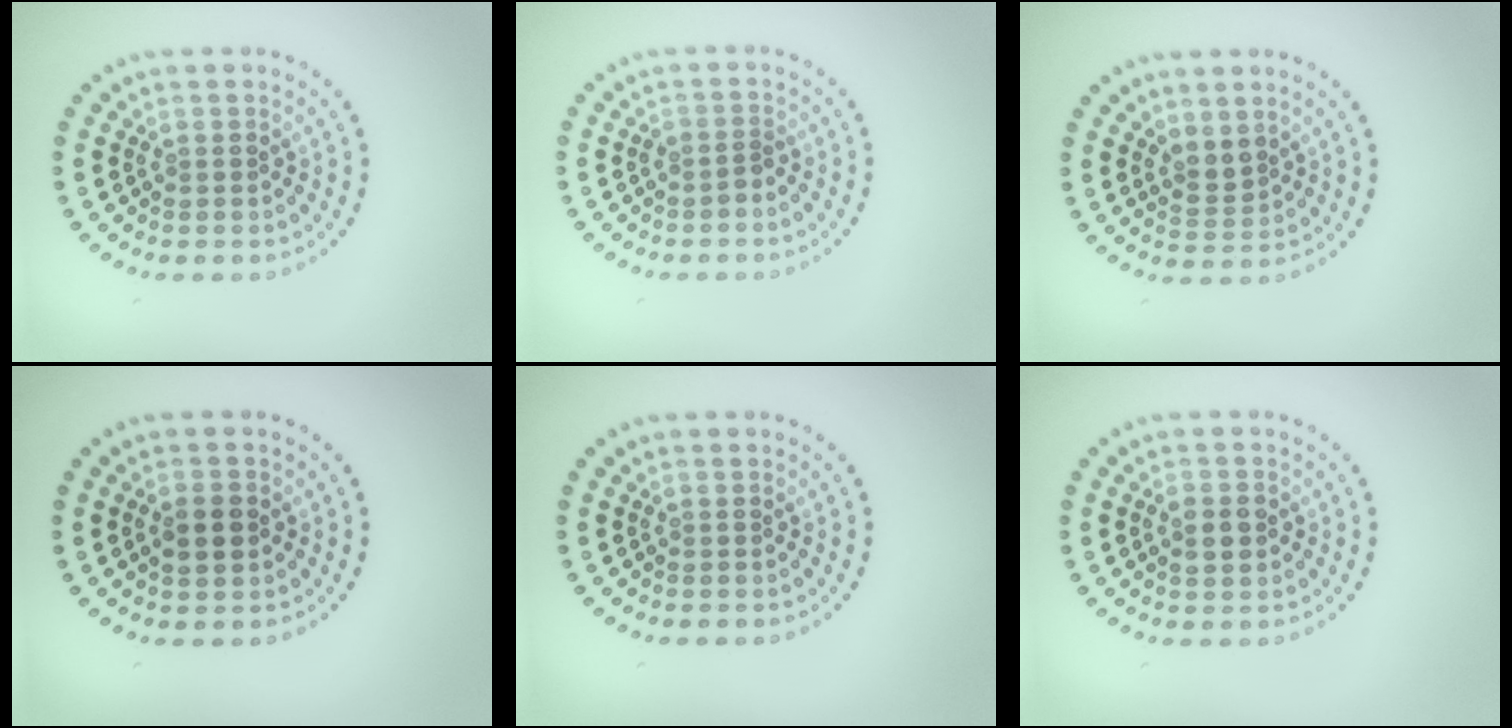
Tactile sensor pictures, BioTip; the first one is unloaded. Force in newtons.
{"total": 1.1, "press": 0.9, "slide": 0.7}
{"total": 1.8, "press": 1.5, "slide": 1.0}
{"total": 2.4, "press": 2.4, "slide": 0.1}
{"total": 0.0}
{"total": 2.4, "press": 2.3, "slide": 0.1}